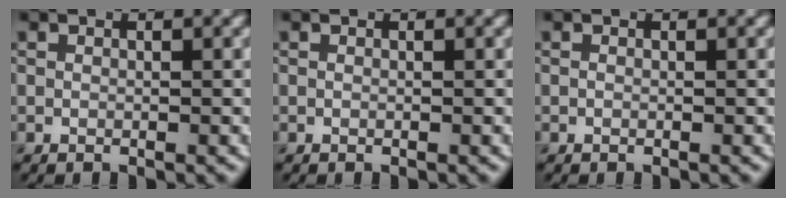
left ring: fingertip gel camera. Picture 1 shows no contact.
{"total": 0.0}
{"total": 0.0}